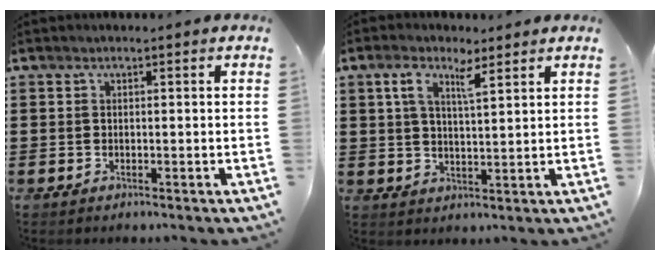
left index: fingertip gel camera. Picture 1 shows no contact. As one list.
[{"total": 6.3, "force": [3.9, 1.9, 4.6], "torque": [-0.094, 0.001, 0.066]}]